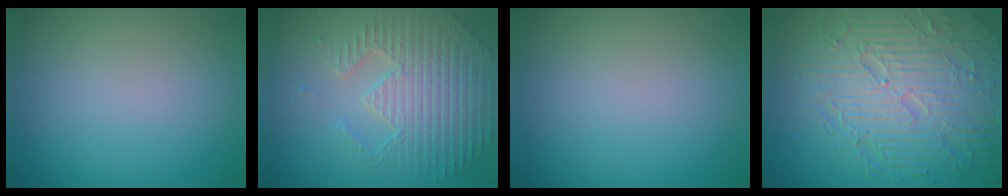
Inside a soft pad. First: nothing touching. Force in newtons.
{"total": 4.9, "press": 4.5, "slide": 1.9}
{"total": 0.0}
{"total": 9.0, "press": 6.2, "slide": 6.6}